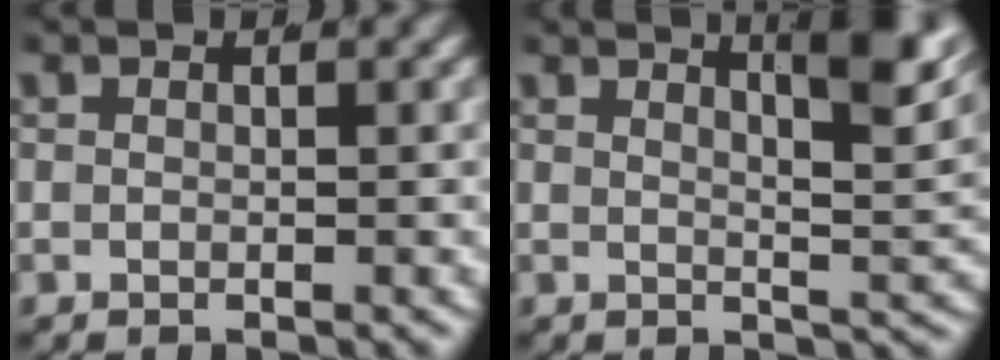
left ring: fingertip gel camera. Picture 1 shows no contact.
{"total": 6.5, "force": [3.9, 0.8, 5.1], "torque": [-0.061, -0.004, 0.061]}